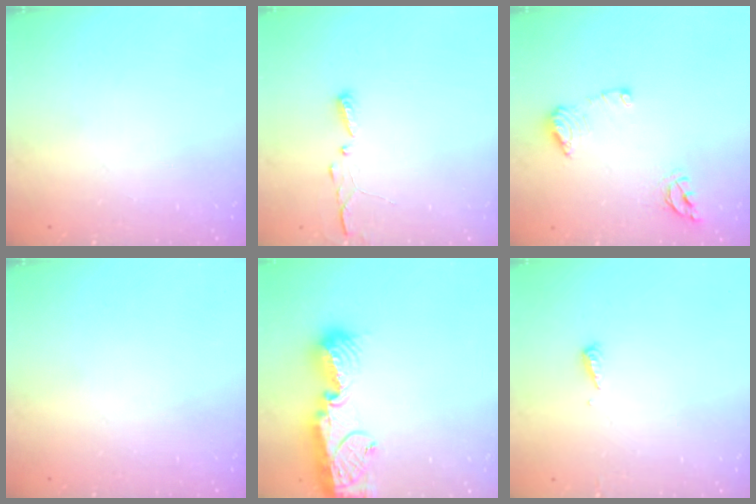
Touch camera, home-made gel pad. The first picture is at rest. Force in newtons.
{"total": 2.9, "press": 2.9, "slide": 0.4}
{"total": 10.0, "press": 9.9, "slide": 1.0}
{"total": 0.0}
{"total": 15.7, "press": 15.6, "slide": 1.3}
{"total": 5.1, "press": 5.1, "slide": 0.5}